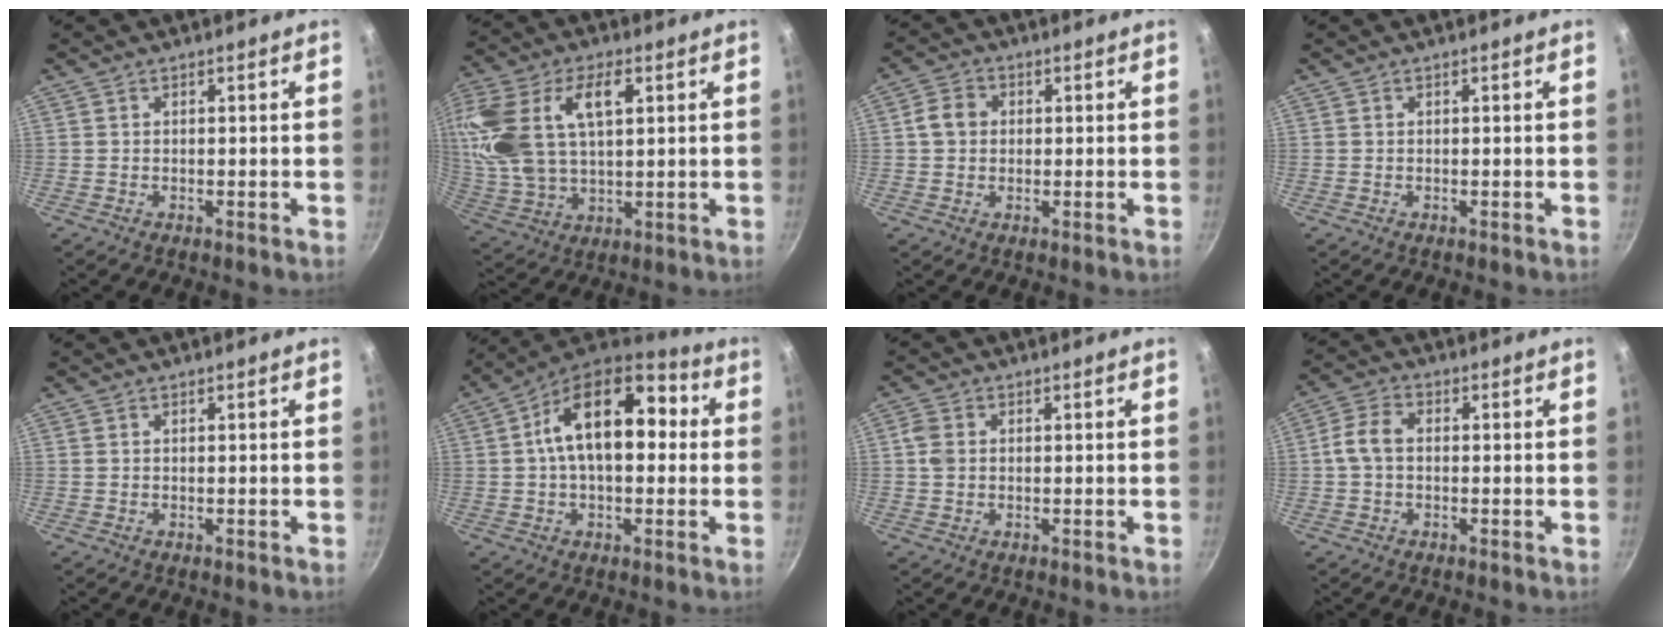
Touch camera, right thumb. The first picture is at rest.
{"total": 22.5, "force": [6.0, 12.3, 17.9], "torque": [-0.410, 0.015, 0.116]}
{"total": 4.6, "force": [0.5, 3.8, 2.4], "torque": [-0.038, 0.011, 0.004]}
{"total": 0.0}
{"total": 0.0}
{"total": 17.9, "force": [2.5, 10.0, 14.7], "torque": [-0.214, 0.039, 0.030]}
{"total": 2.9, "force": [0.2, 2.3, 1.9], "torque": [-0.040, 0.004, 0.002]}
{"total": 5.4, "force": [-0.1, 3.6, 4.0], "torque": [-0.081, 0.017, -0.009]}